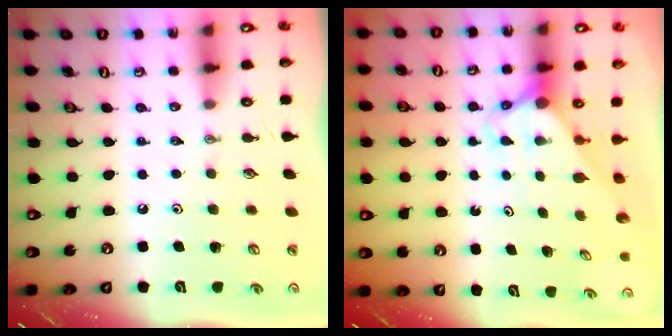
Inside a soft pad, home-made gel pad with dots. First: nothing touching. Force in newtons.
{"total": 2.7, "press": 2.7, "slide": 0.0}